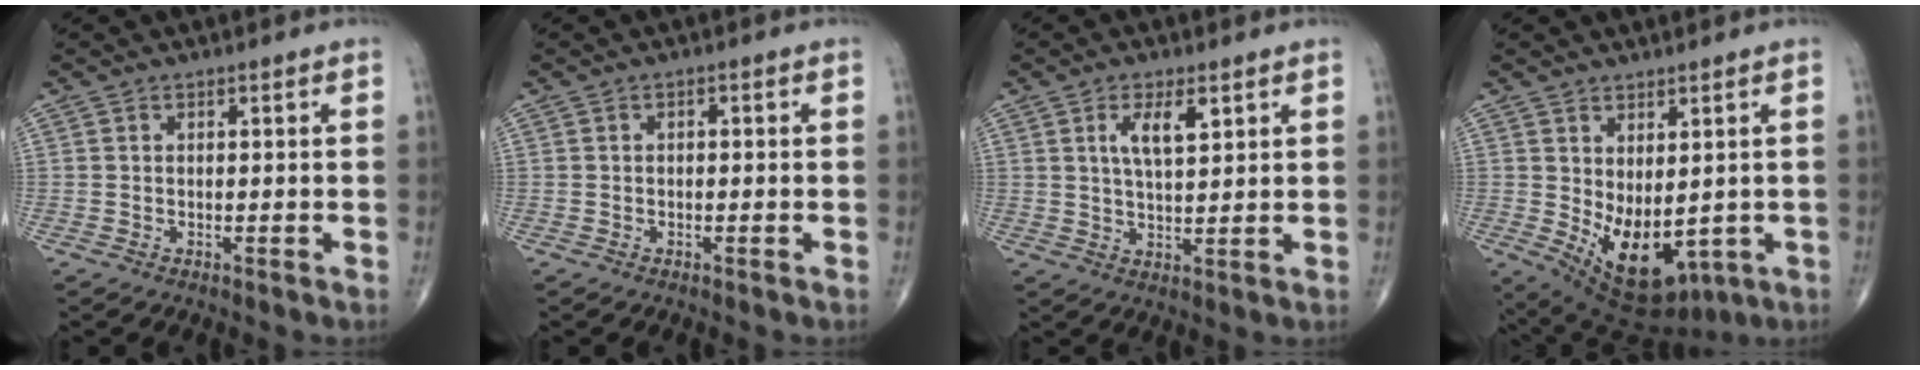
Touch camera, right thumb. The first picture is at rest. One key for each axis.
{"total": 0.6, "fx": -0.1, "fy": 0.5, "fz": 0.4, "tx": -0.001, "ty": 0.003, "tz": -0.006}
{"total": 6.1, "fx": 2.5, "fy": 2.3, "fz": 5.0, "tx": -0.082, "ty": -0.013, "tz": 0.048}
{"total": 12.7, "fx": -1.4, "fy": 7.0, "fz": 10.5, "tx": -0.153, "ty": -0.013, "tz": 0.010}